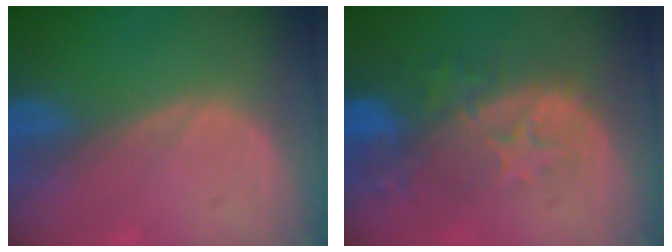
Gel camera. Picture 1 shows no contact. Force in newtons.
{"total": 10.3, "press": 8.9, "slide": 5.1}